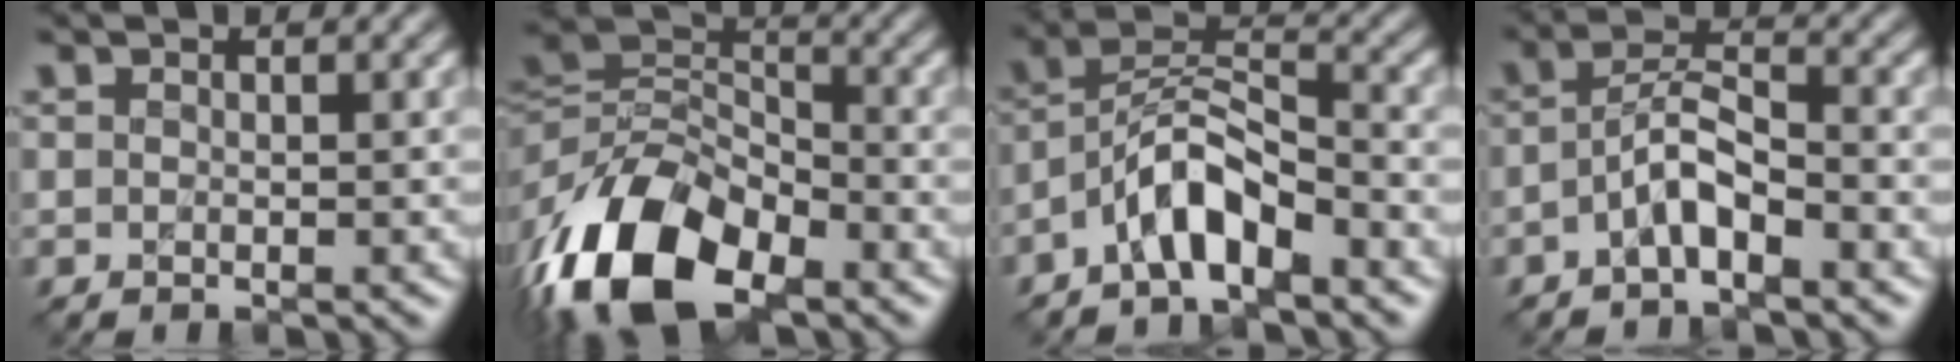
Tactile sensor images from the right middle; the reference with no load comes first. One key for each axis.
{"total": 12.8, "fx": -6.6, "fy": 7.6, "fz": 7.8, "tx": -0.164, "ty": -0.007, "tz": -0.131}
{"total": 4.8, "fx": -3.3, "fy": 1.5, "fz": 3.2, "tx": -0.059, "ty": 0.017, "tz": -0.065}
{"total": 3.1, "fx": -1.7, "fy": 0.8, "fz": 2.4, "tx": -0.050, "ty": 0.014, "tz": -0.038}